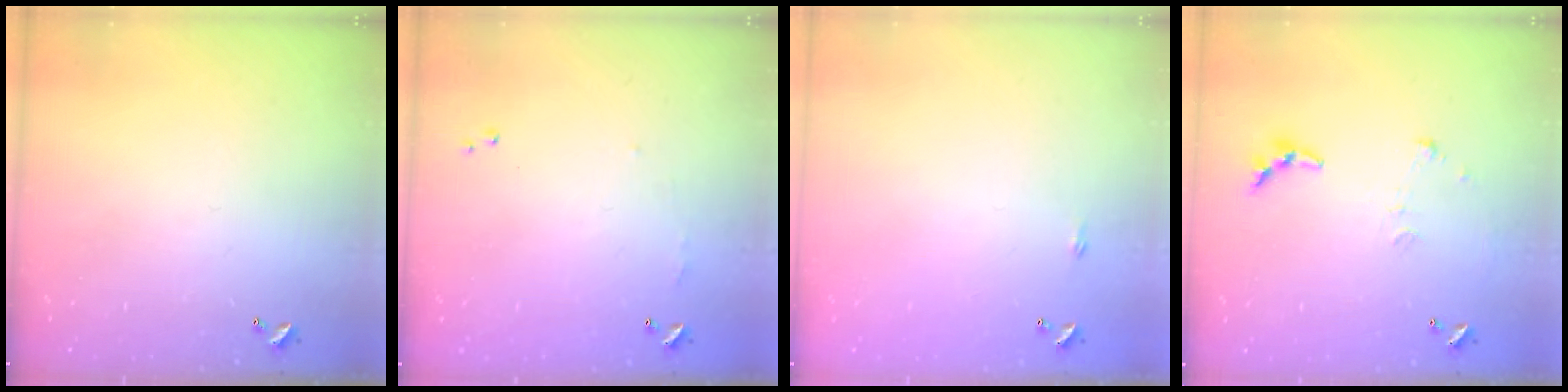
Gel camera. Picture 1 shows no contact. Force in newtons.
{"total": 5.2, "press": 5.1, "slide": 0.6}
{"total": 2.2, "press": 2.1, "slide": 0.4}
{"total": 6.2, "press": 6.2, "slide": 0.4}